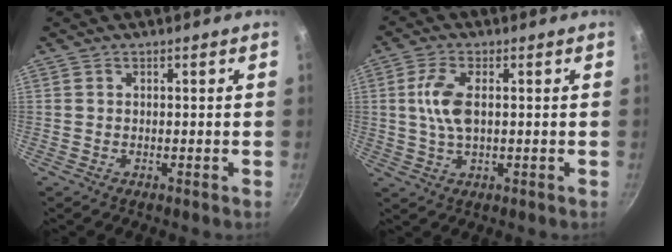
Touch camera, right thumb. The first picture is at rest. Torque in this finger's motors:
{"motor_torque": [-0.09, 0.26, 0.48, -0.04, 0.15]}